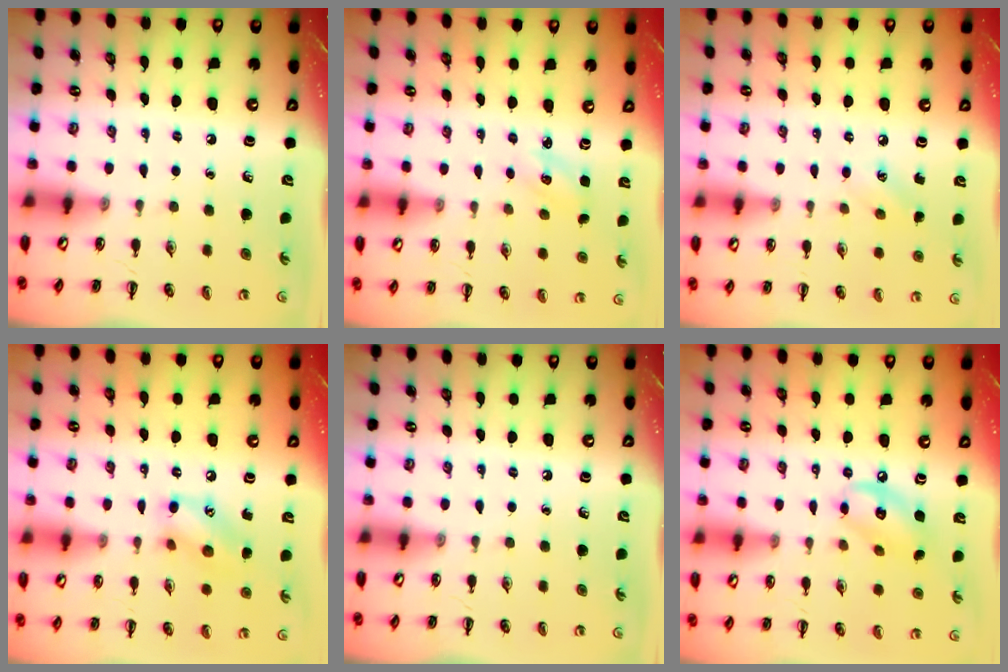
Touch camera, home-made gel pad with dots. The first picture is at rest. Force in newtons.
{"total": 1.8, "press": 1.8, "slide": 0.5}
{"total": 5.7, "press": 5.5, "slide": 1.5}
{"total": 10.7, "press": 10.7, "slide": 0.3}
{"total": 0.0}
{"total": 10.3, "press": 10.1, "slide": 1.9}